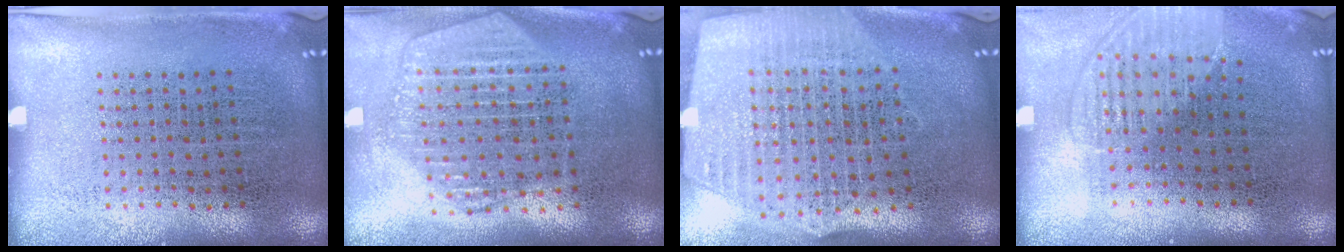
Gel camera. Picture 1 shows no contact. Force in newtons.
{"total": 2.2, "press": 2.0, "slide": 1.0}
{"total": 2.6, "press": 2.2, "slide": 1.4}
{"total": 1.5, "press": 1.3, "slide": 0.6}